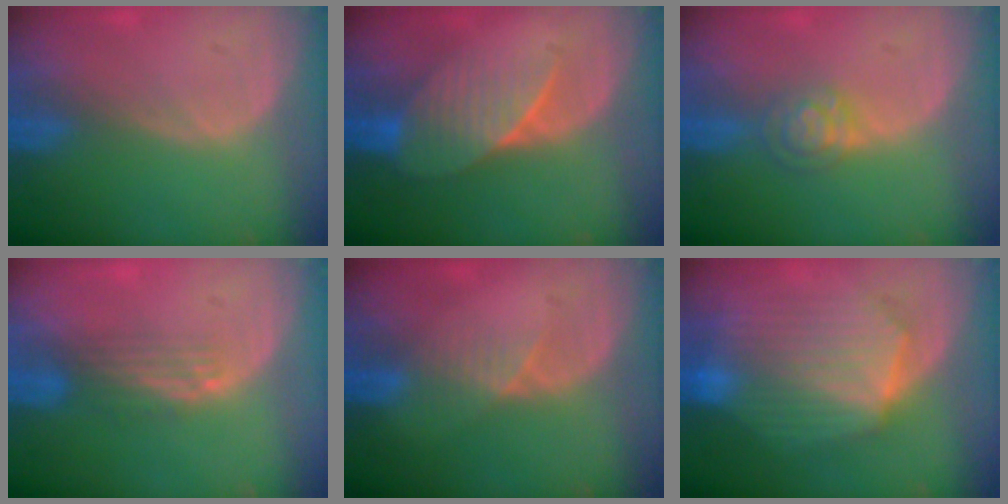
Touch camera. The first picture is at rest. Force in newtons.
{"total": 7.4, "press": 6.9, "slide": 2.8}
{"total": 4.0, "press": 3.6, "slide": 1.7}
{"total": 3.3, "press": 2.8, "slide": 1.8}
{"total": 3.0, "press": 2.6, "slide": 1.5}
{"total": 10.3, "press": 10.3, "slide": 0.9}